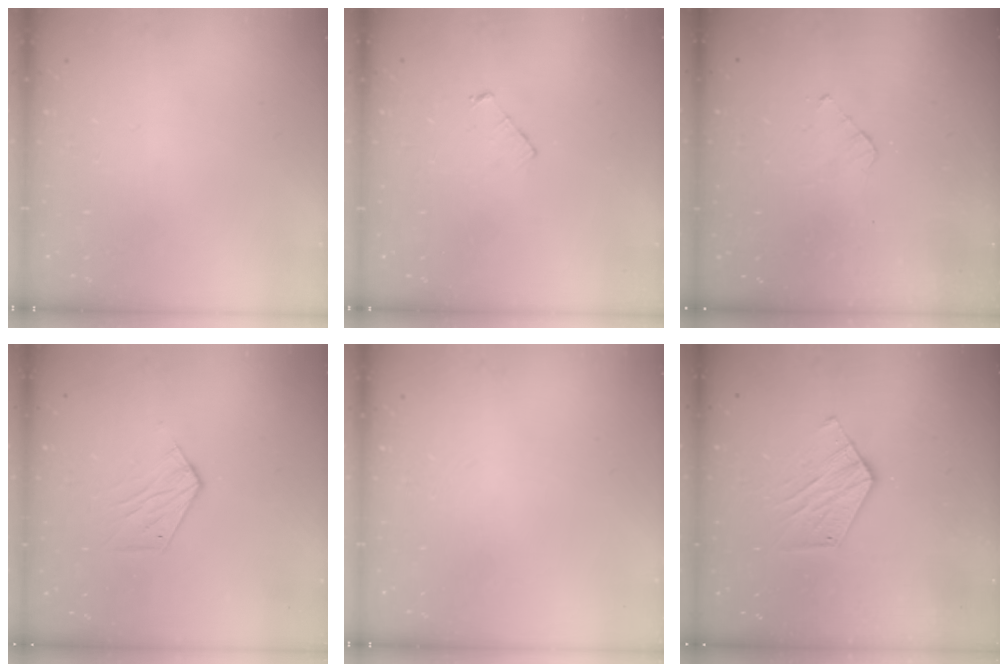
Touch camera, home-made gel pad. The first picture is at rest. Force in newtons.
{"total": 3.4, "press": 3.4, "slide": 0.3}
{"total": 2.8, "press": 2.8, "slide": 0.2}
{"total": 5.3, "press": 5.3, "slide": 0.5}
{"total": 0.0}
{"total": 8.3, "press": 8.3, "slide": 0.1}